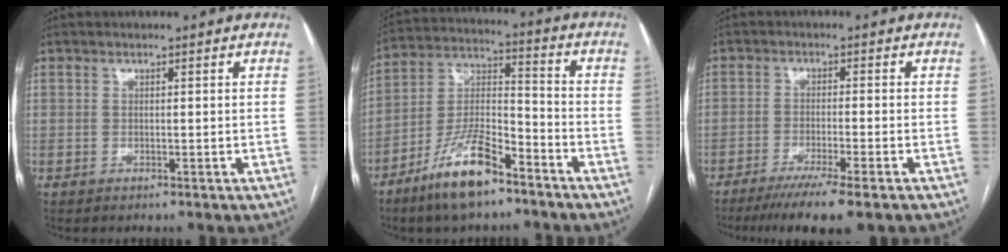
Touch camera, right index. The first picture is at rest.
{"total": 12.7, "force": [-8.6, 3.5, 8.7], "torque": [-0.177, 0.000, -0.160]}
{"total": 9.3, "force": [-6.9, 0.0, 6.2], "torque": [-0.086, -0.020, -0.106]}